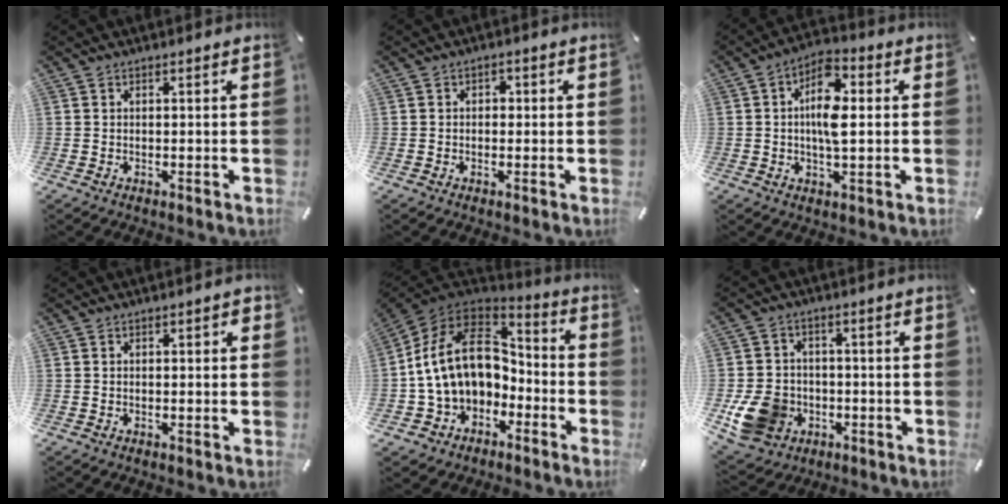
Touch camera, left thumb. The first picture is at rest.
{"total": 1.5, "force": [-0.5, 1.2, 0.7], "torque": [-0.015, 0.009, -0.013]}
{"total": 9.7, "force": [0.9, 4.3, 8.7], "torque": [-0.158, 0.002, 0.011]}
{"total": 0.9, "force": [-0.1, 0.5, 0.8], "torque": [-0.013, 0.002, -0.004]}
{"total": 17.6, "force": [0.4, 13.7, 10.9], "torque": [-0.219, 0.012, 0.011]}
{"total": 11.0, "force": [-3.1, 9.4, 4.8], "torque": [-0.111, 0.020, -0.054]}